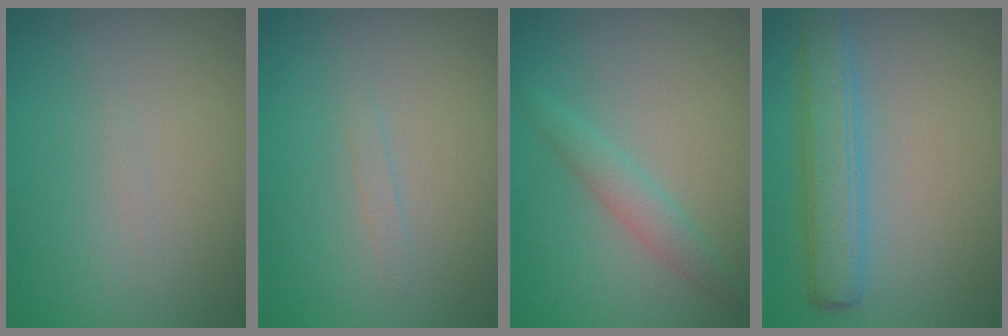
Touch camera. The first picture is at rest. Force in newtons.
{"total": 0.6, "press": 0.6, "slide": 0.1}
{"total": 2.0, "press": 2.0, "slide": 0.1}
{"total": 4.0, "press": 4.0, "slide": 0.1}